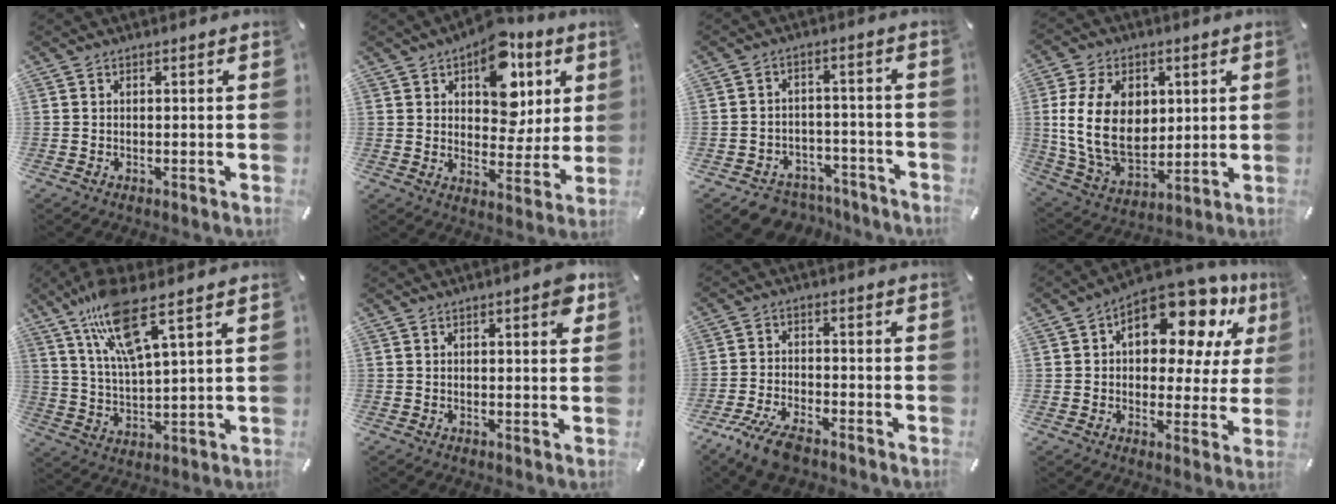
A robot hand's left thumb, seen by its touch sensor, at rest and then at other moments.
{"total": 14.7, "force": [7.3, 9.5, 8.5], "torque": [-0.122, -0.034, 0.130]}
{"total": 6.1, "force": [-4.4, 4.1, 1.4], "torque": [-0.020, 0.030, -0.079]}
{"total": 17.2, "force": [2.5, 12.3, 11.8], "torque": [-0.245, -0.003, 0.043]}
{"total": 13.9, "force": [8.8, 3.3, 10.2], "torque": [-0.215, -0.027, 0.153]}
{"total": 3.4, "force": [1.4, 1.1, 2.9], "torque": [-0.036, -0.005, 0.018]}
{"total": 7.6, "force": [-5.7, 2.3, 4.4], "torque": [-0.103, 0.012, -0.110]}
{"total": 15.6, "force": [9.0, 7.9, 10.0], "torque": [-0.144, -0.067, 0.151]}